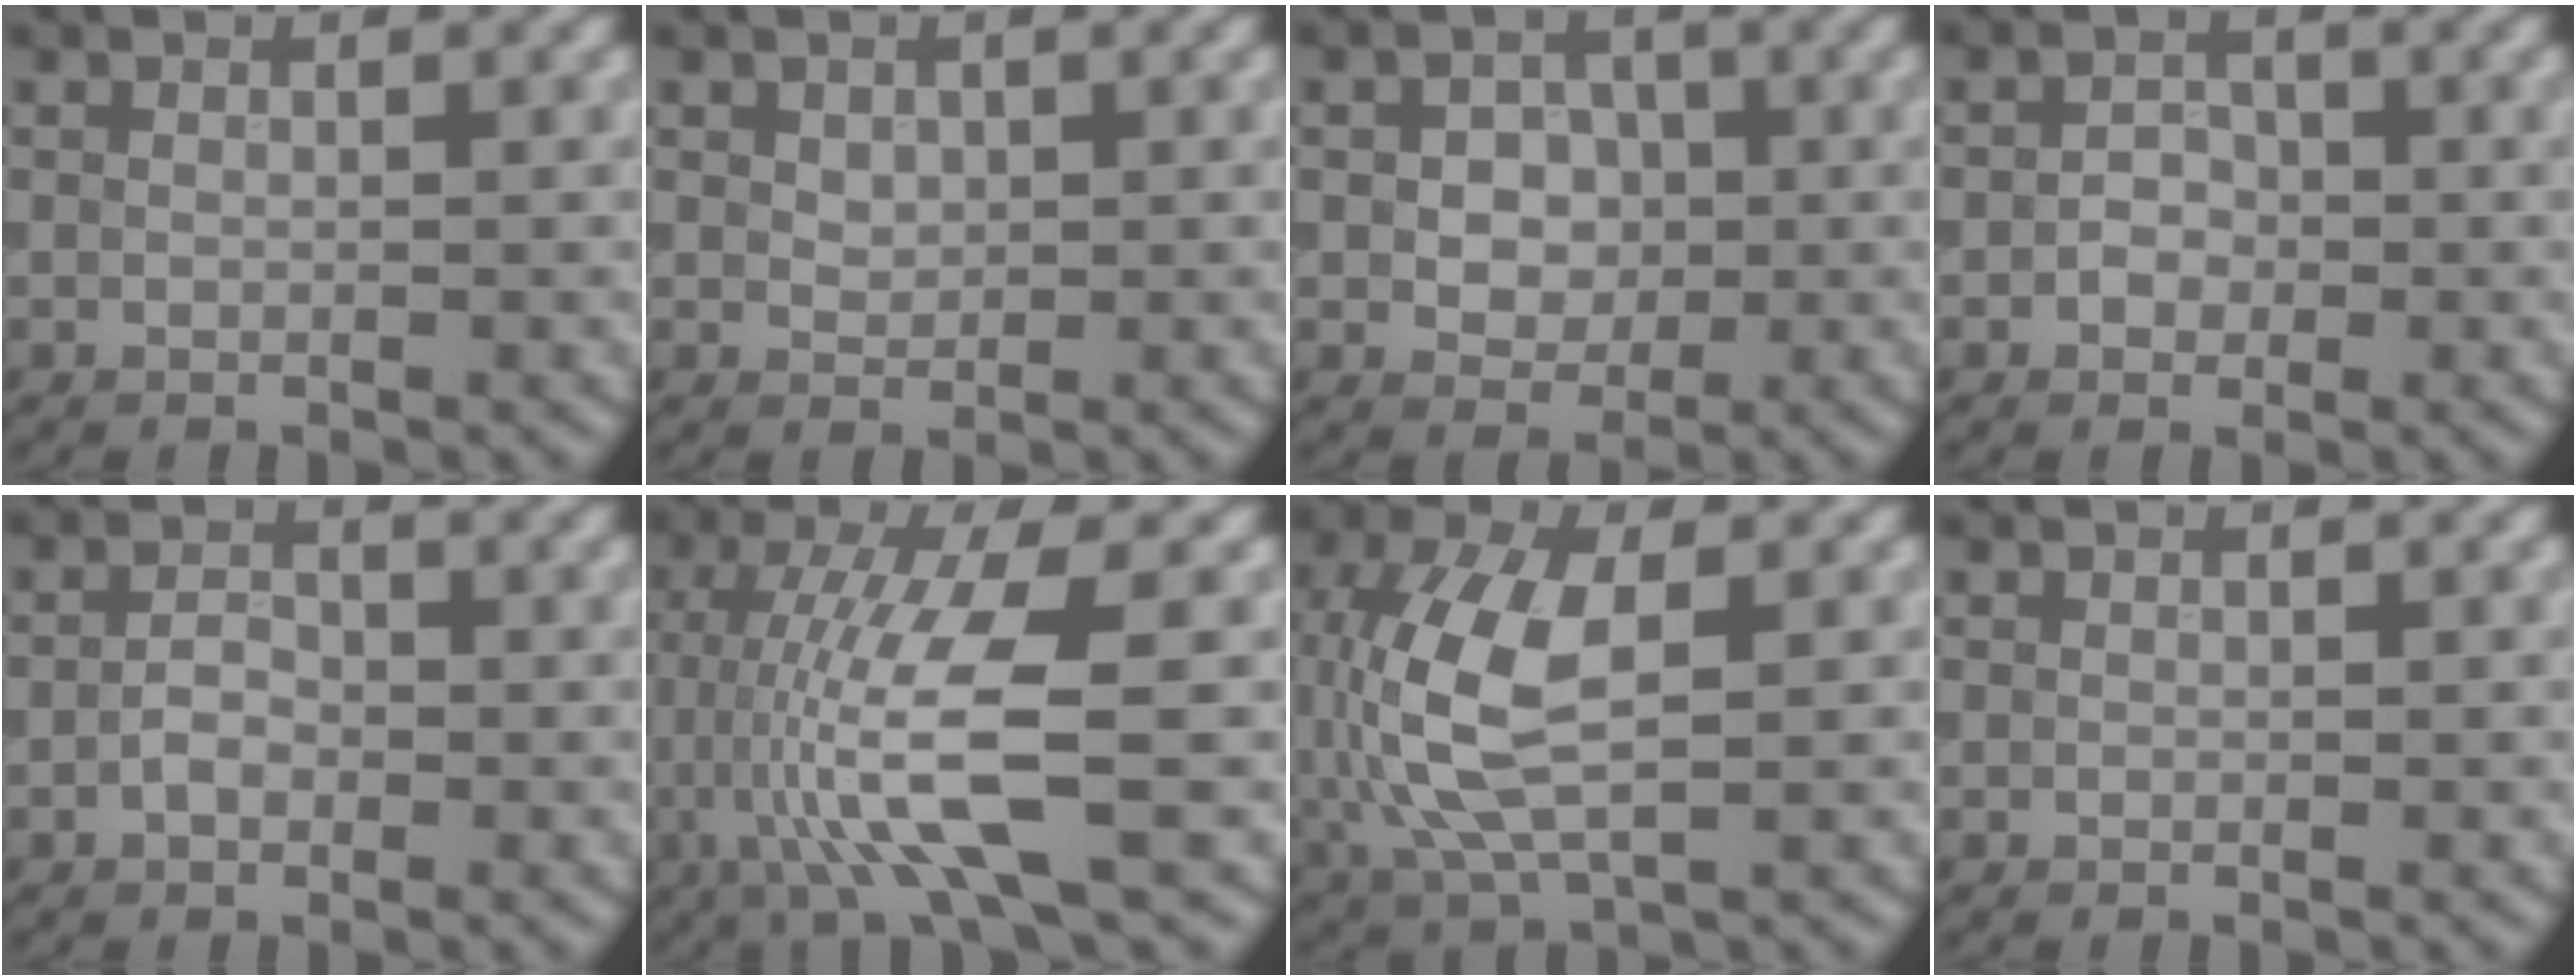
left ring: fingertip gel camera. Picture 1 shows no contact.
{"total": 1.1, "force": [0.4, 0.9, 0.6], "torque": [-0.010, -0.001, 0.010]}
{"total": 3.6, "force": [-0.1, 2.9, 2.1], "torque": [-0.032, -0.001, -0.007]}
{"total": 1.9, "force": [-0.6, 1.5, 0.9], "torque": [-0.012, 0.003, -0.014]}
{"total": 1.8, "force": [-0.7, 1.2, 1.2], "torque": [-0.023, 0.005, -0.017]}
{"total": 8.7, "force": [-1.3, 1.9, 8.4], "torque": [-0.172, -0.007, -0.018]}
{"total": 8.8, "force": [-0.1, 4.5, 7.5], "torque": [-0.179, 0.008, -0.004]}
{"total": 0.0}